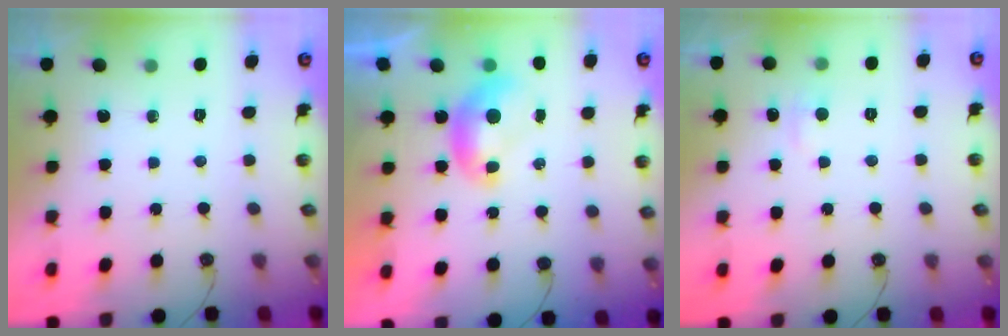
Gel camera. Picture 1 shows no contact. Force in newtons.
{"total": 0.0}
{"total": 2.9, "press": 2.8, "slide": 0.5}